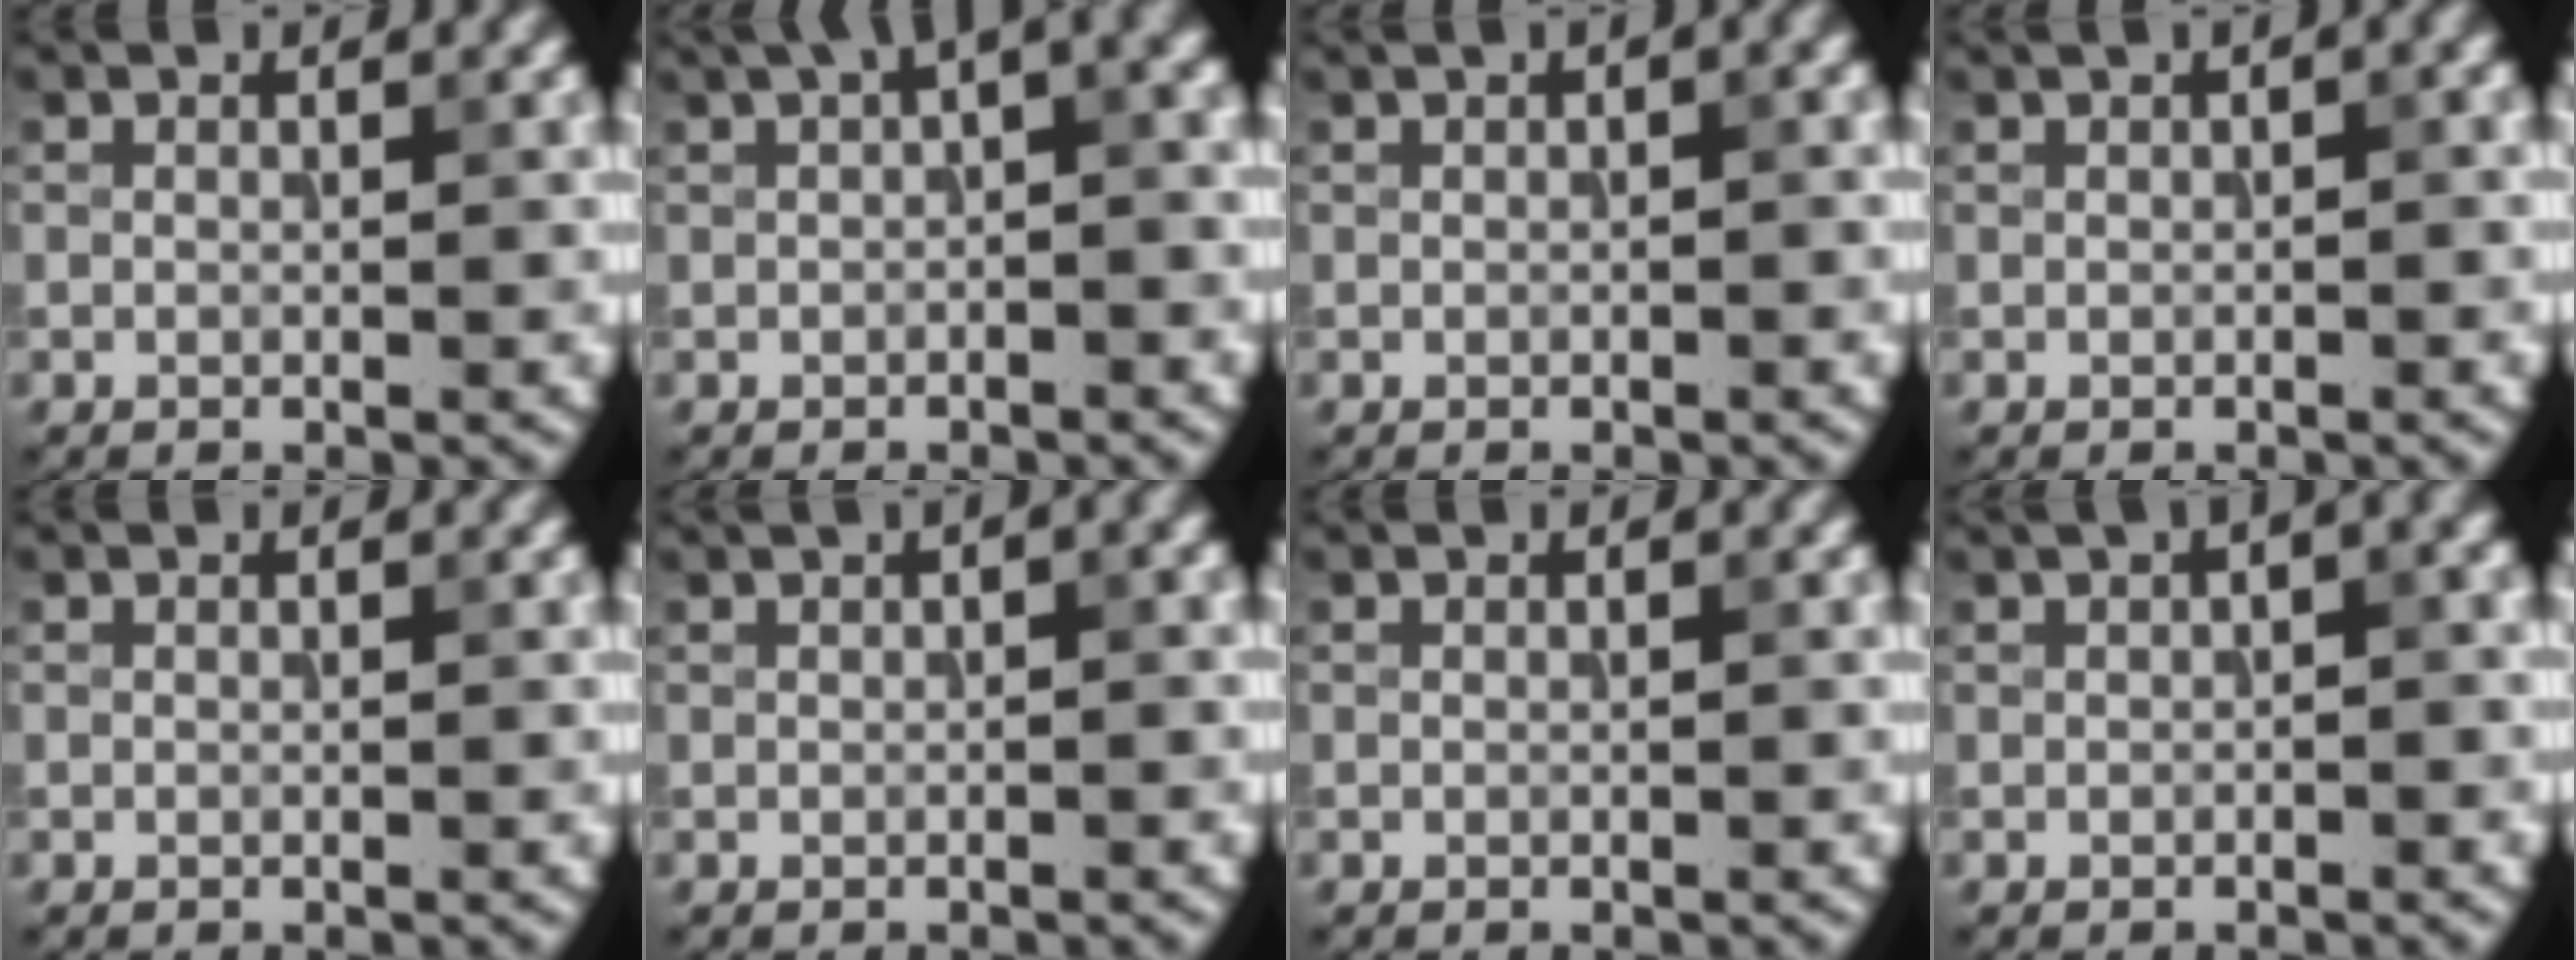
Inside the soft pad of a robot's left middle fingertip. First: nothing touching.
{"total": 5.3, "force": [2.2, 1.7, 4.5], "torque": [-0.048, 0.021, 0.027]}
{"total": 2.5, "force": [1.0, 0.6, 2.1], "torque": [-0.028, 0.006, 0.011]}
{"total": 2.8, "force": [1.3, 0.8, 2.4], "torque": [-0.030, 0.008, 0.015]}
{"total": 0.0}
{"total": 3.3, "force": [1.5, 0.9, 2.8], "torque": [-0.035, 0.010, 0.017]}
{"total": 0.0}
{"total": 4.2, "force": [1.7, 1.2, 3.6], "torque": [-0.038, 0.013, 0.019]}